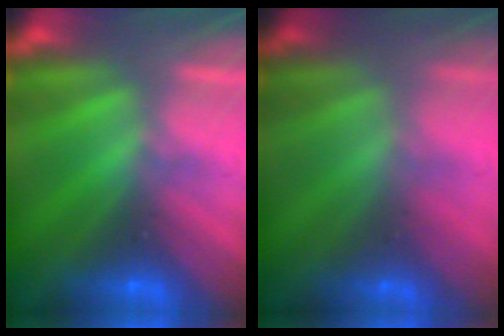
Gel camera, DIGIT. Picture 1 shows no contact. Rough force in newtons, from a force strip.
{"total": 1.7}